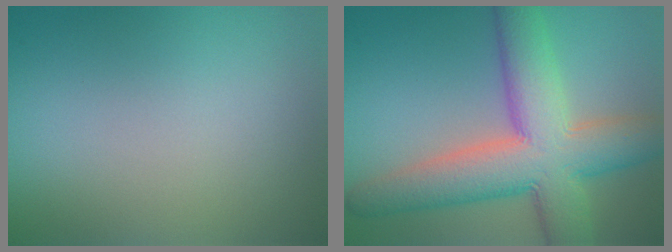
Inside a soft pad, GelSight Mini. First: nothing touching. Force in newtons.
{"total": 10.4, "press": 10.4, "slide": 0.4}